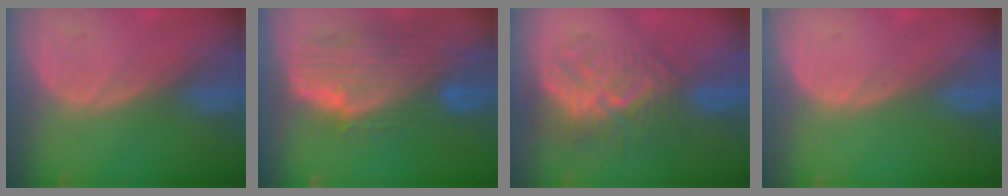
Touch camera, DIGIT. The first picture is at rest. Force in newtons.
{"total": 11.1, "press": 9.5, "slide": 5.7}
{"total": 9.8, "press": 8.5, "slide": 4.8}
{"total": 0.0}